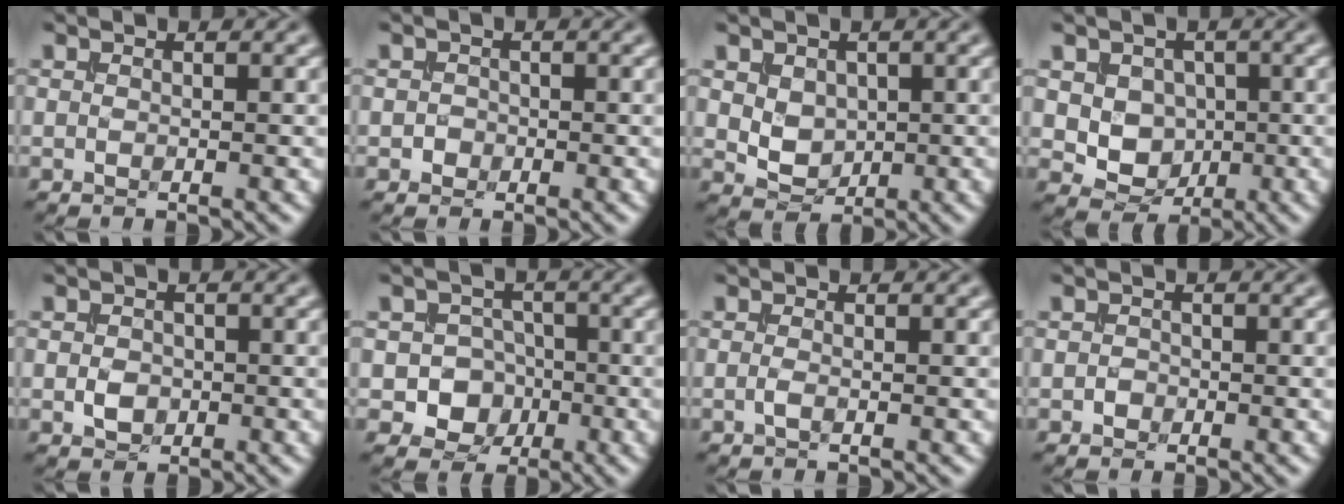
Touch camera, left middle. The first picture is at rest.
{"total": 0.8, "force": [-0.3, 0.8, 0.1], "torque": [0.003, 0.000, -0.007]}
{"total": 2.6, "force": [0.5, 2.0, 1.6], "torque": [-0.034, -0.007, 0.012]}
{"total": 4.5, "force": [0.6, 3.8, 2.2], "torque": [-0.038, -0.008, 0.014]}
{"total": 1.8, "force": [-0.4, 1.4, 1.0], "torque": [-0.019, -0.002, -0.010]}
{"total": 5.2, "force": [-1.5, 4.6, 1.8], "torque": [-0.005, 0.005, -0.045]}
{"total": 0.7, "force": [-0.3, 0.1, 0.6], "torque": [-0.021, -0.002, -0.008]}
{"total": 0.7, "force": [-0.4, 0.6, 0.2], "torque": [-0.001, -0.002, -0.009]}